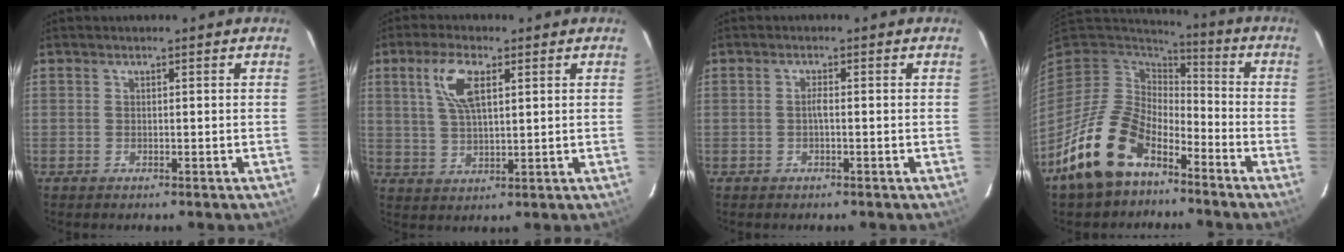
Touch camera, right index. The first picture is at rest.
{"total": 7.4, "force": [3.0, 2.8, 6.2], "torque": [-0.122, 0.009, 0.061]}
{"total": 1.1, "force": [-0.3, 0.1, 1.0], "torque": [-0.020, 0.005, -0.008]}
{"total": 19.0, "force": [-10.6, 10.9, 11.4], "torque": [-0.253, -0.015, -0.188]}